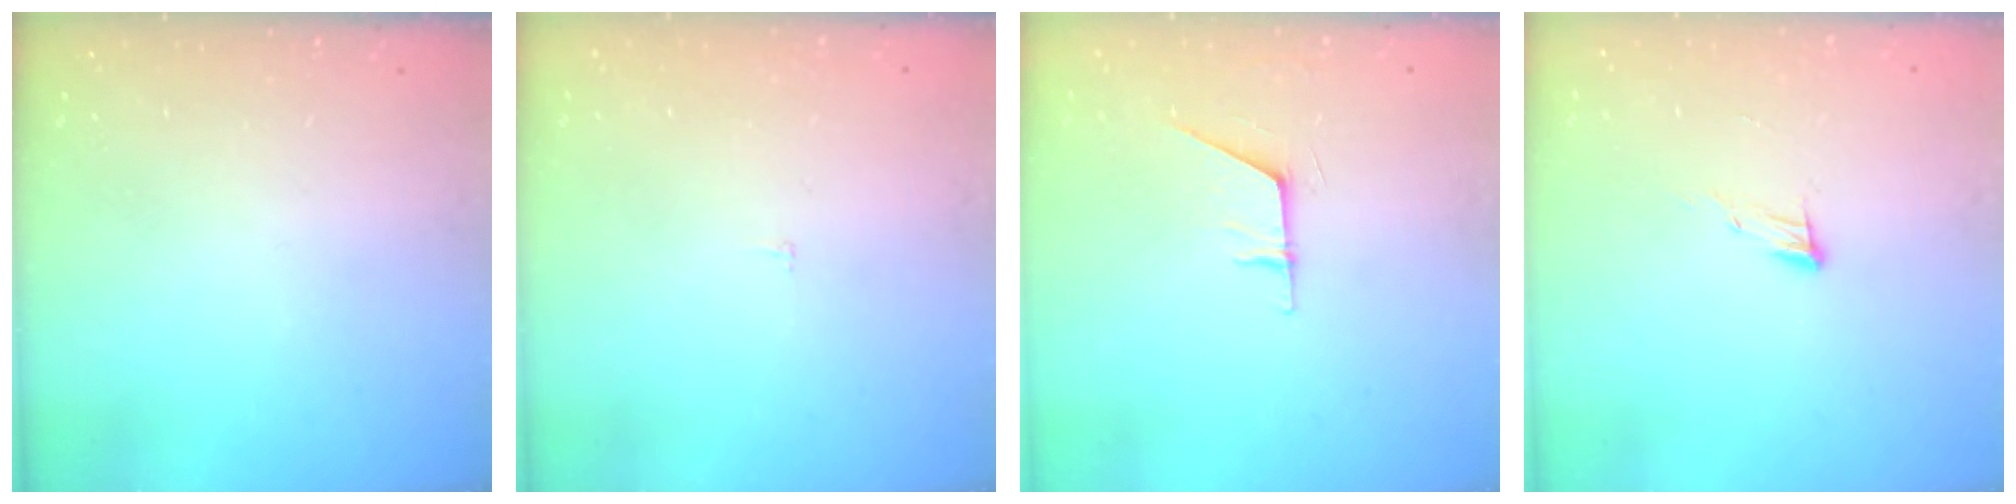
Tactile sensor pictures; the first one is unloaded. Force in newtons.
{"total": 2.3, "press": 2.3, "slide": 0.2}
{"total": 5.8, "press": 5.8, "slide": 0.6}
{"total": 5.4, "press": 5.4, "slide": 0.5}